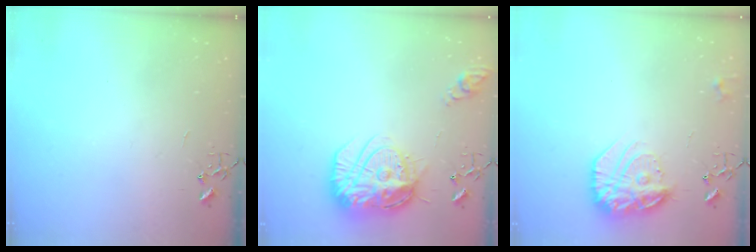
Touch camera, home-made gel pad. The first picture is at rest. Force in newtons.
{"total": 19.4, "press": 19.3, "slide": 1.7}
{"total": 17.3, "press": 17.3, "slide": 1.3}